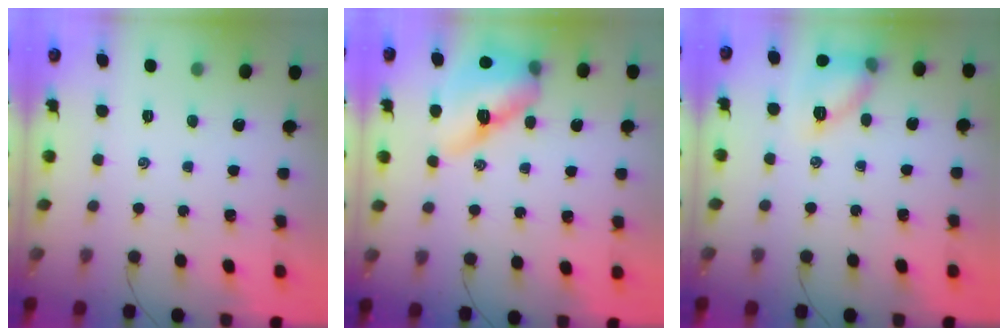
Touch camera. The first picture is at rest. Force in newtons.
{"total": 12.5, "press": 11.9, "slide": 3.7}
{"total": 11.3, "press": 11.3, "slide": 0.4}